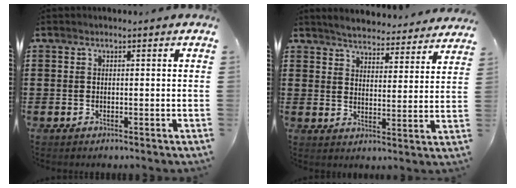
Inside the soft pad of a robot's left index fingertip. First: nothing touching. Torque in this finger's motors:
{"motor_torque": [1.10, -1.04, 0.39, 0.06]}